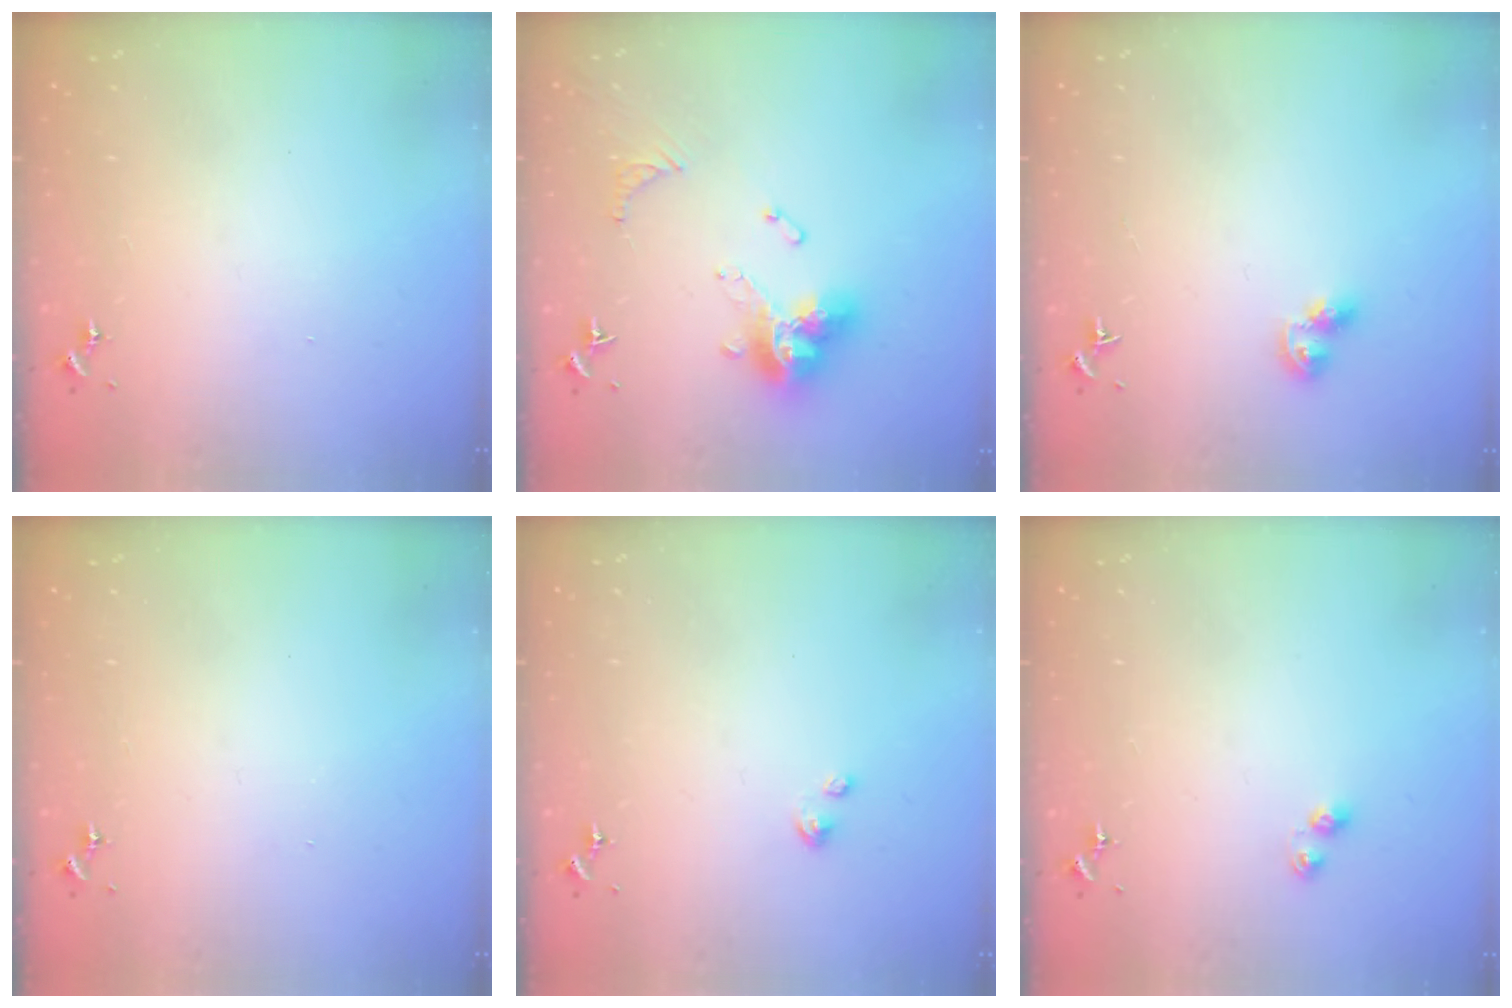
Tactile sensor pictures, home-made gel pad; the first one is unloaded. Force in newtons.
{"total": 14.2, "press": 14.1, "slide": 1.5}
{"total": 6.9, "press": 6.9, "slide": 0.8}
{"total": 0.0}
{"total": 3.2, "press": 3.2, "slide": 0.4}
{"total": 4.3, "press": 4.3, "slide": 0.6}